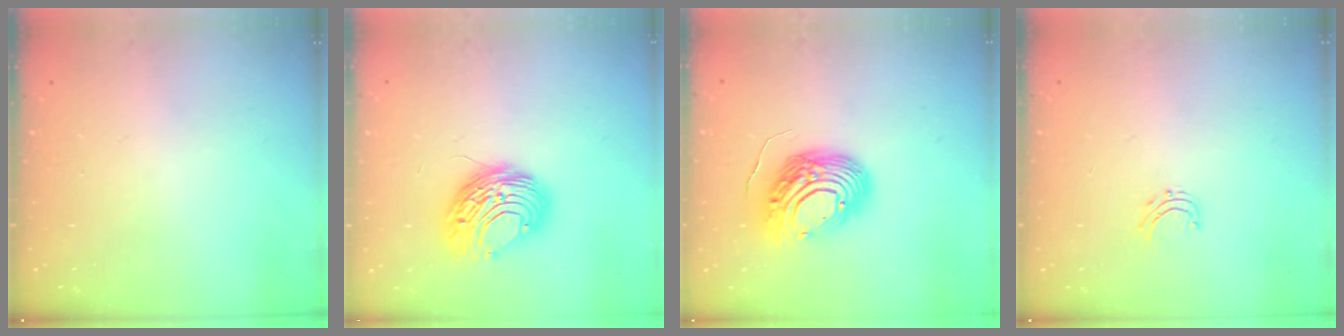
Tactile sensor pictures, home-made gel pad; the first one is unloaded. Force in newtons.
{"total": 9.9, "press": 9.9, "slide": 0.4}
{"total": 12.2, "press": 12.0, "slide": 2.4}
{"total": 3.7, "press": 3.7, "slide": 0.3}